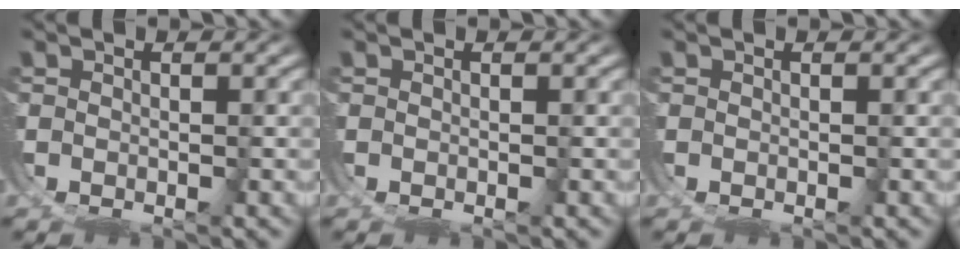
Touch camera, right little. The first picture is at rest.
{"total": 0.0}
{"total": 0.0}